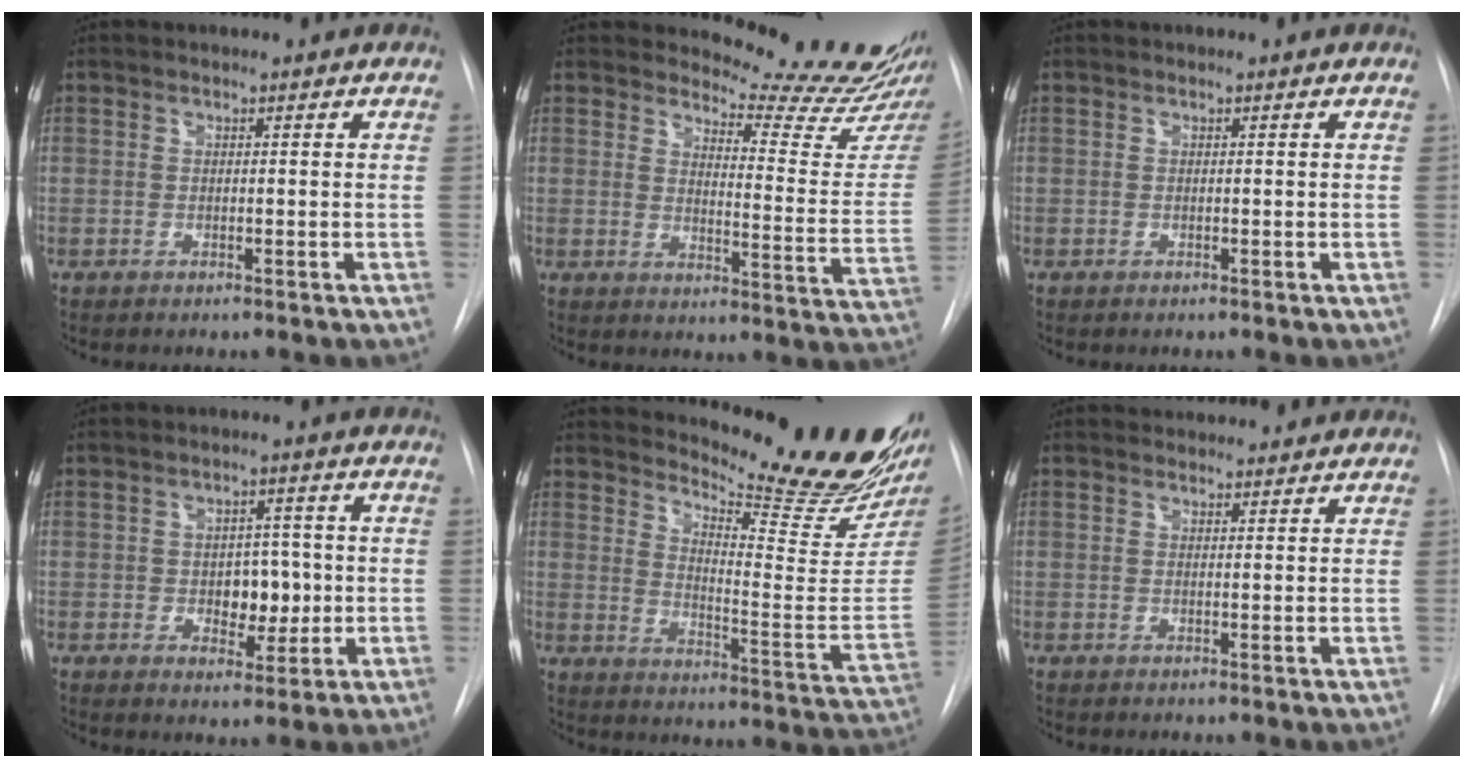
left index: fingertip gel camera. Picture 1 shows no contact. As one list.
[{"total": 13.8, "force": [13.4, -0.7, 3.1], "torque": [-0.039, -0.122, 0.153]}, {"total": 0.0}, {"total": 5.4, "force": [-0.7, 3.5, 4.1], "torque": [-0.046, 0.003, -0.002]}, {"total": 21.2, "force": [19.3, 1.4, 8.7], "torque": [-0.133, -0.122, 0.243]}, {"total": 5.1, "force": [4.9, 1.1, 0.7], "torque": [-0.004, 0.021, 0.055]}]